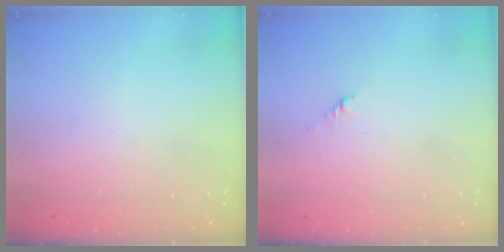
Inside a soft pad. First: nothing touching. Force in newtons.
{"total": 1.5, "press": 1.4, "slide": 0.5}